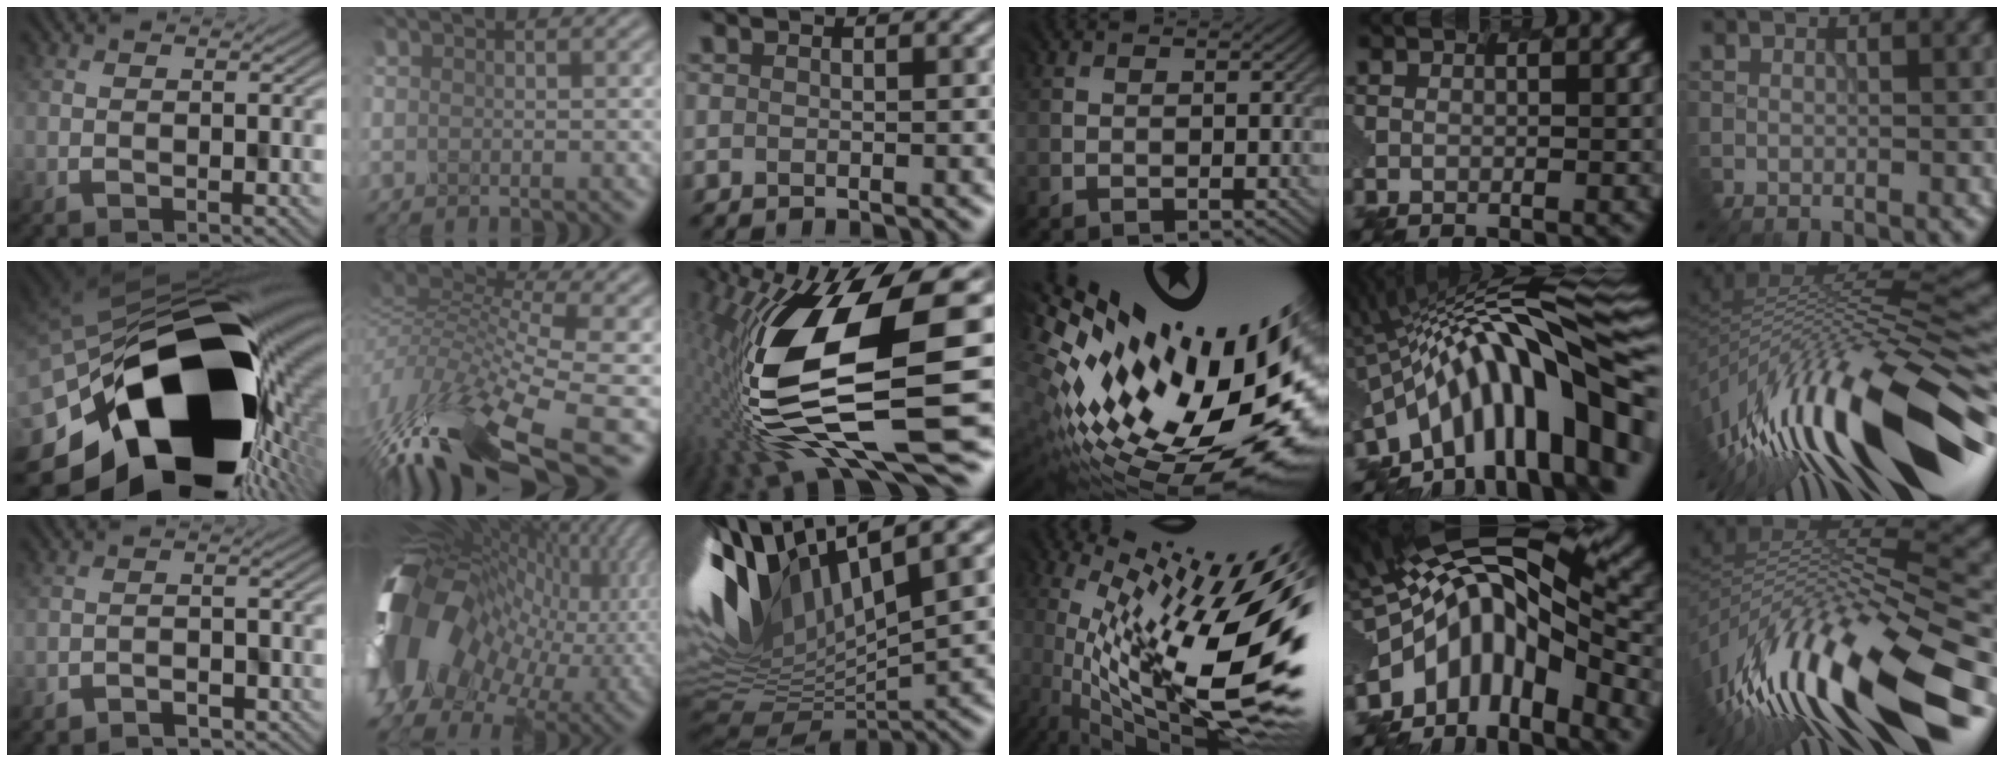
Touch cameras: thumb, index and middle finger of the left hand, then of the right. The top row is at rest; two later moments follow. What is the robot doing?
{"motion": "disassemble", "object": "hinged tin"}